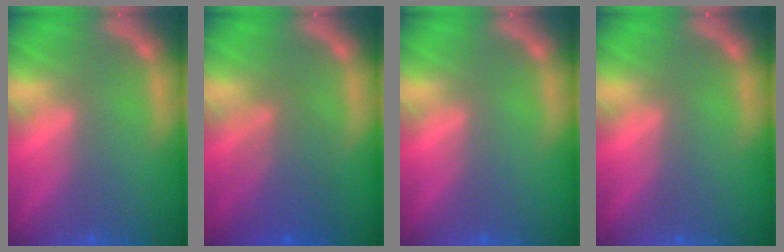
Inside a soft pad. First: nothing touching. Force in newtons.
{"total": 5.0}
{"total": 0.0}
{"total": 0.0}